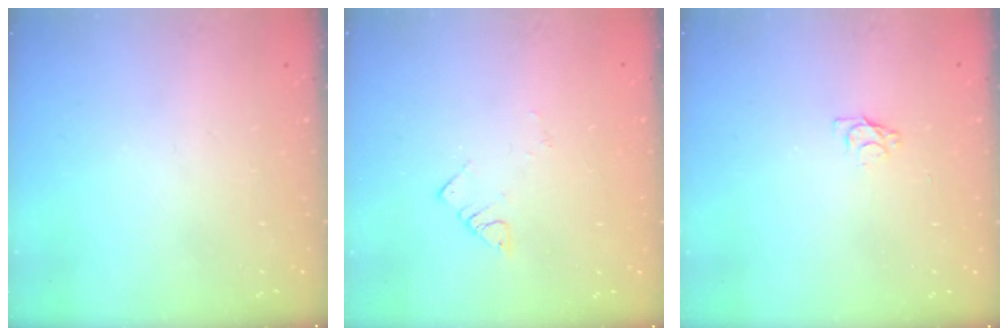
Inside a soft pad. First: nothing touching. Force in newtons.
{"total": 2.8, "press": 2.8, "slide": 0.3}
{"total": 3.5, "press": 3.5, "slide": 0.4}